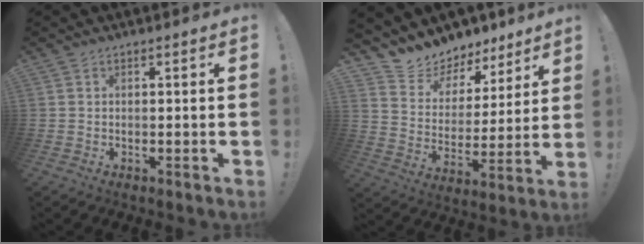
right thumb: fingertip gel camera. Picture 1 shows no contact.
{"total": 9.6, "force": [8.2, 4.9, 0.7], "torque": [-0.032, -0.078, 0.151]}